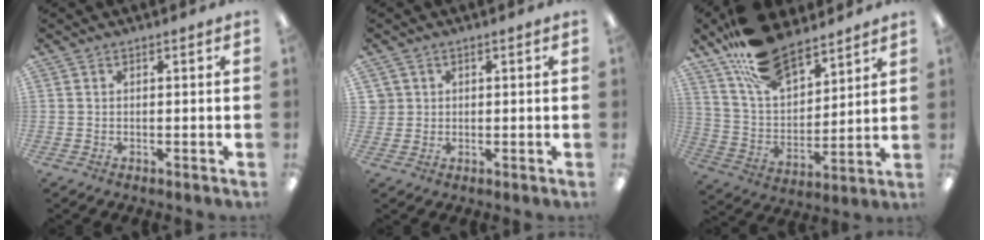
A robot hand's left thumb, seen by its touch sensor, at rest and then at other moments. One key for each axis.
{"total": 2.4, "fx": 0.8, "fy": 2.3, "fz": 0.0, "tx": -0.007, "ty": 0.003, "tz": 0.014}
{"total": 18.6, "fx": 13.8, "fy": 9.0, "fz": 8.7, "tx": -0.171, "ty": -0.072, "tz": 0.254}